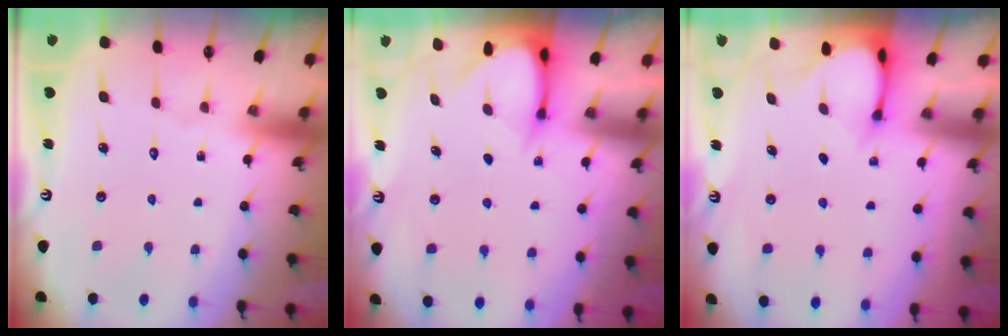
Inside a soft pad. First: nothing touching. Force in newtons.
{"total": 3.8, "press": 3.8, "slide": 0.3}
{"total": 3.2, "press": 3.2, "slide": 0.2}